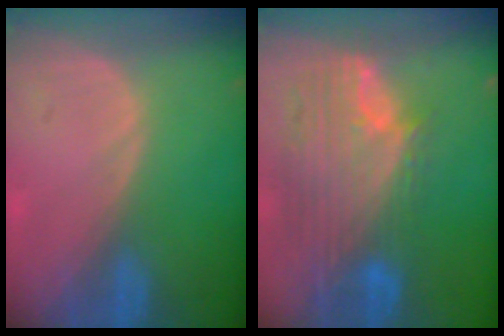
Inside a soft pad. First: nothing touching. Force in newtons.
{"total": 12.0, "press": 10.1, "slide": 6.4}